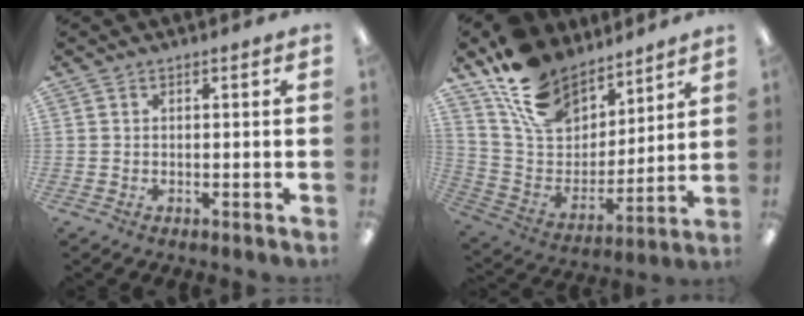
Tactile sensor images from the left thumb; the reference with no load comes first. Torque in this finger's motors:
{"motor_torque": [2.61, 1.04, 1.47, -1.30, 0.40]}